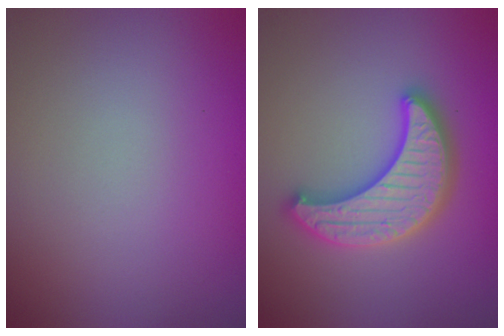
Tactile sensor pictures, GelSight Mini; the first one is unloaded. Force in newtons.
{"total": 5.3, "press": 5.2, "slide": 0.9}